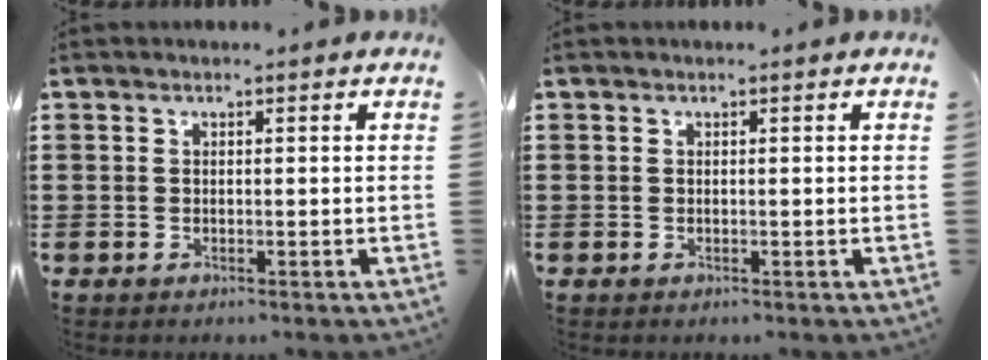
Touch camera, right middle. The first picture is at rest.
{"total": 0.0}